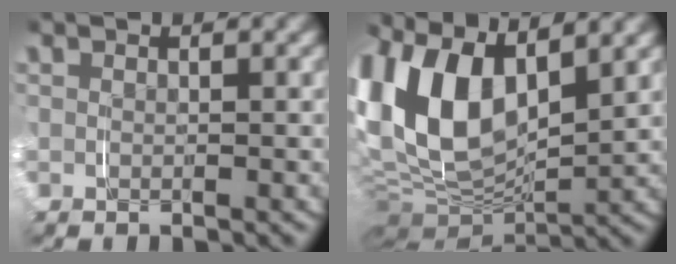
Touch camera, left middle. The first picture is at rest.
{"total": 13.3, "force": [2.2, 8.7, 9.8], "torque": [-0.225, -0.007, 0.041]}